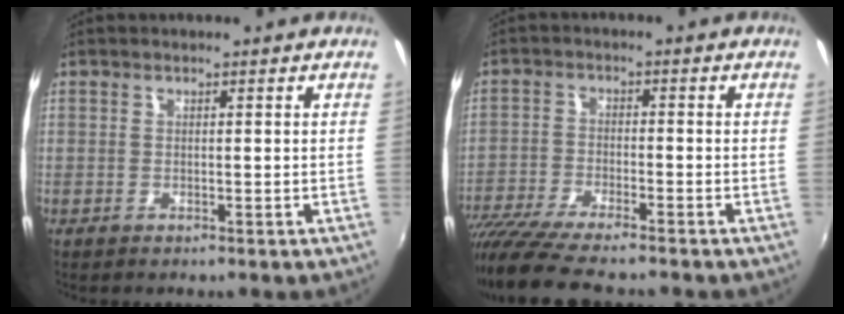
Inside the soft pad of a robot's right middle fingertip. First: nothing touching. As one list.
[{"total": 12.6, "force": [-10.8, 1.4, 6.4], "torque": [-0.148, -0.043, -0.198]}]